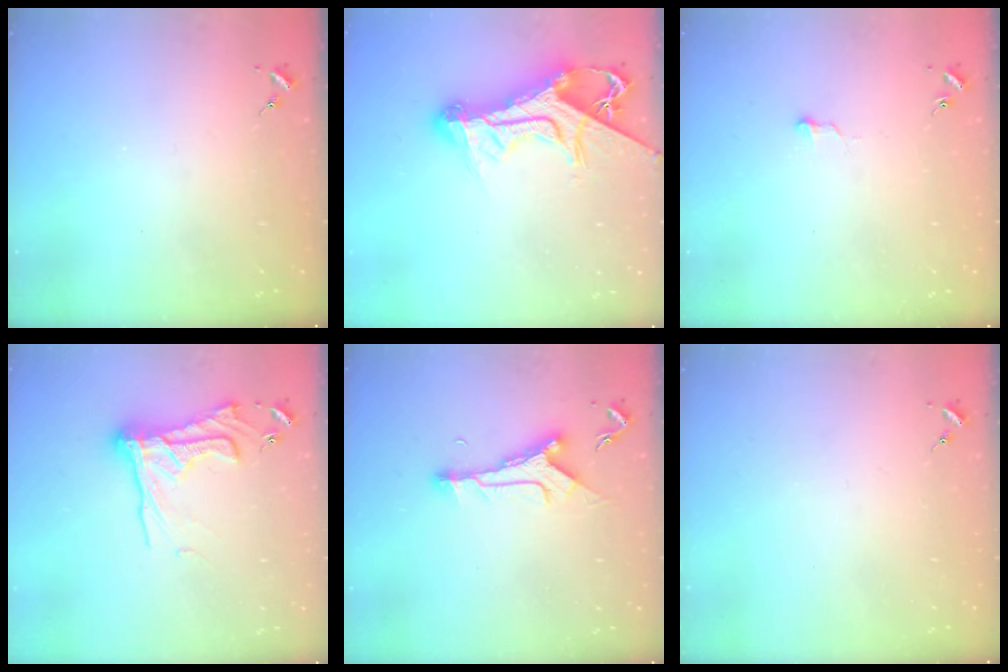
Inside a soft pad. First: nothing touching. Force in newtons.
{"total": 19.0, "press": 18.9, "slide": 1.9}
{"total": 3.3, "press": 3.3, "slide": 0.2}
{"total": 16.9, "press": 16.9, "slide": 1.7}
{"total": 9.9, "press": 9.9, "slide": 0.7}
{"total": 0.0}